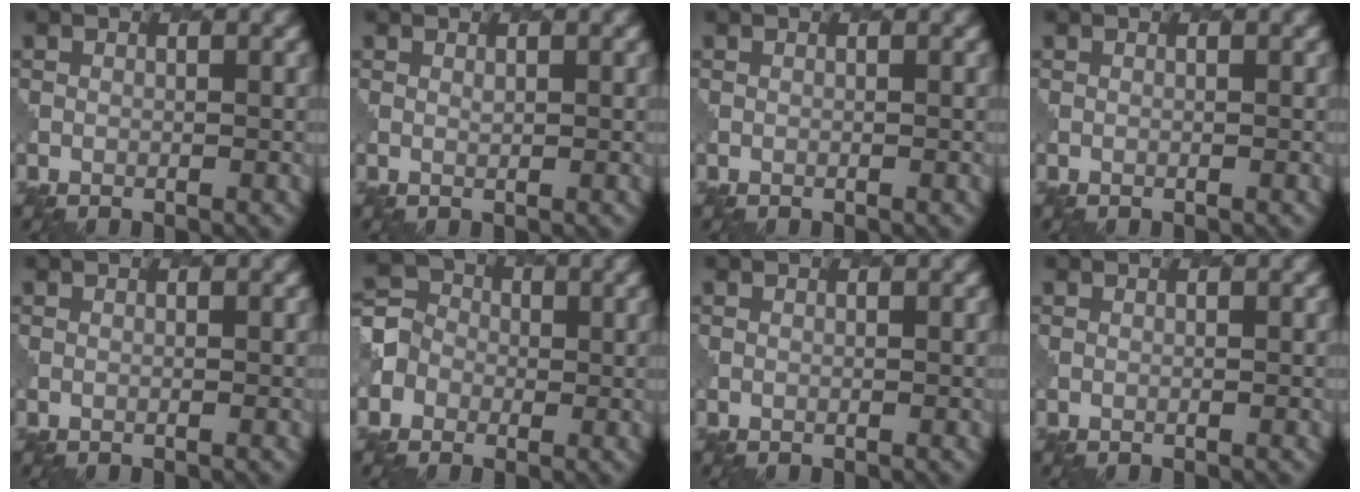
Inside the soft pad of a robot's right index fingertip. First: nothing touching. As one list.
[{"total": 0.5, "force": [0.5, 0.0, 0.2], "torque": [-0.004, -0.002, 0.012]}, {"total": 0.0}, {"total": 0.0}, {"total": 0.0}, {"total": 3.5, "force": [-0.9, 3.3, 0.7], "torque": [-0.011, 0.007, -0.028]}, {"total": 0.0}, {"total": 0.0}]